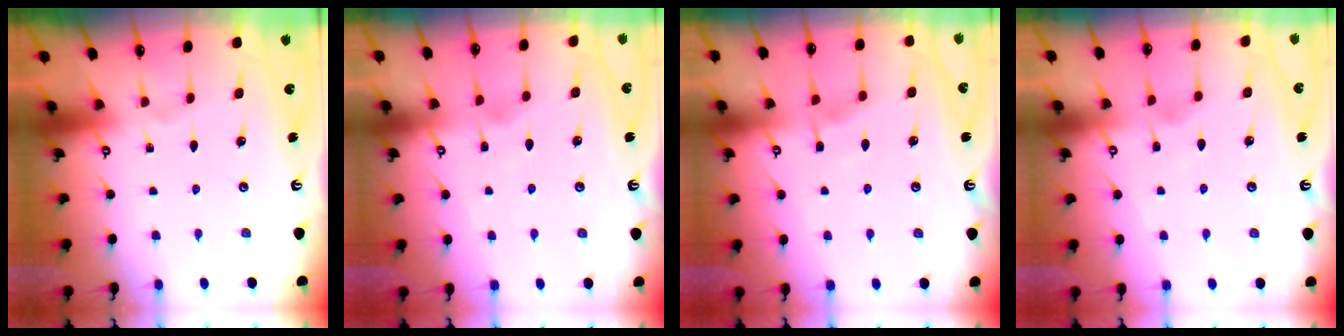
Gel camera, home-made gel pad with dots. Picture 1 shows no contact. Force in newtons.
{"total": 2.7, "press": 2.7, "slide": 0.3}
{"total": 4.7, "press": 4.7, "slide": 0.6}
{"total": 2.7, "press": 2.7, "slide": 0.3}